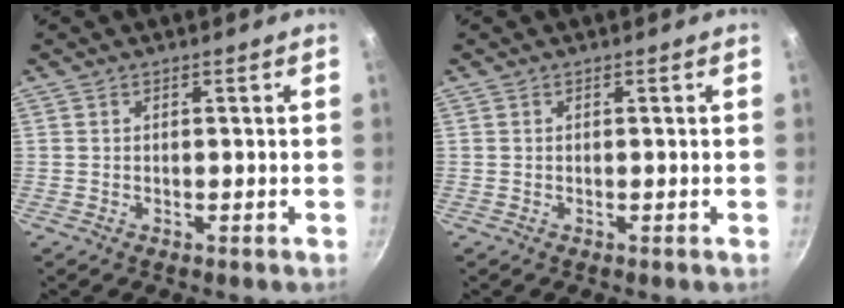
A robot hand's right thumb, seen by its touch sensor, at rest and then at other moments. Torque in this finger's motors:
{"motor_torque": [-0.01, 0.01, 0.00, 0.00, 0.00]}